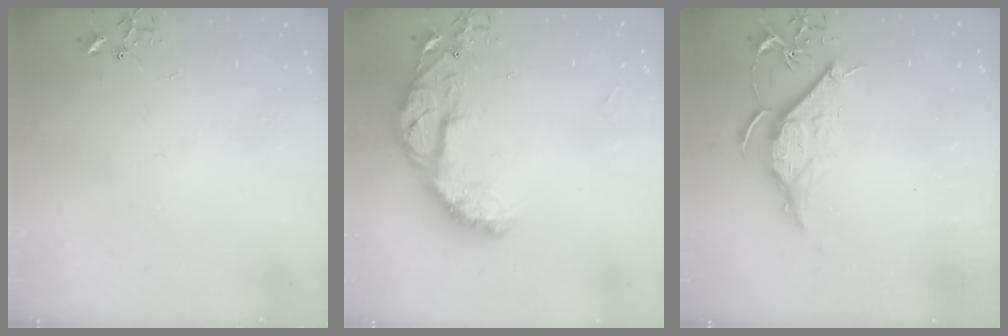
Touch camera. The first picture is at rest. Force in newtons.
{"total": 14.9, "press": 14.8, "slide": 1.5}
{"total": 10.7, "press": 10.7, "slide": 0.7}